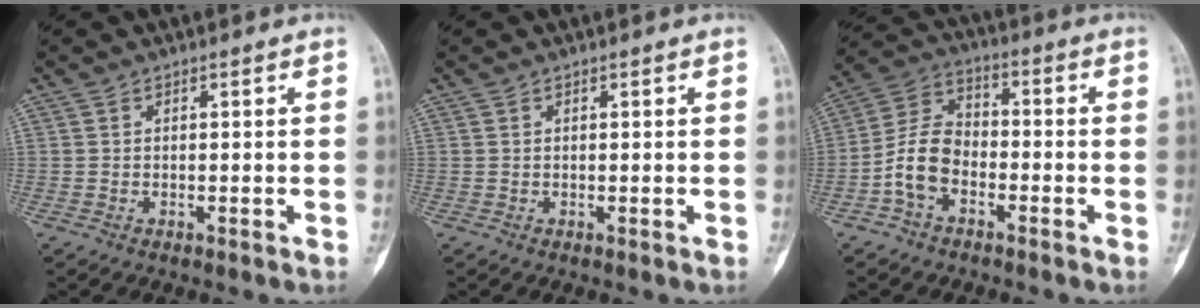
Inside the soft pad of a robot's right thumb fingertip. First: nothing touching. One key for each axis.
{"total": 0.0}
{"total": 9.3, "fx": -3.7, "fy": 6.1, "fz": 5.9, "tx": -0.107, "ty": 0.039, "tz": -0.081}